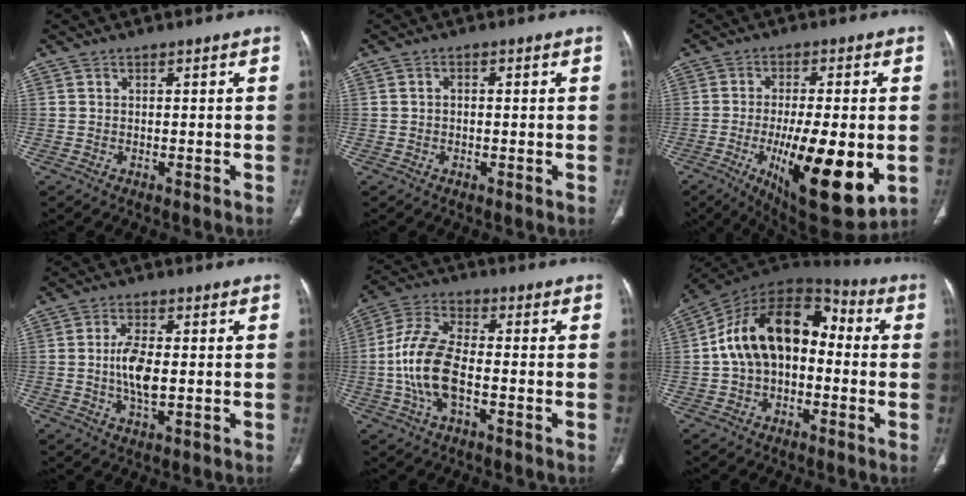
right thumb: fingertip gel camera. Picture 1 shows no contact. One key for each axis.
{"total": 1.1, "fx": 0.0, "fy": 0.7, "fz": 0.7, "tx": -0.011, "ty": 0.005, "tz": -0.002}
{"total": 19.8, "fx": -4.7, "fy": 6.3, "fz": 18.2, "tx": -0.271, "ty": -0.023, "tz": -0.054}
{"total": 6.7, "fx": -0.2, "fy": 2.9, "fz": 6.1, "tx": -0.124, "ty": -0.002, "tz": -0.006}
{"total": 12.4, "fx": -2.3, "fy": 5.9, "fz": 10.7, "tx": -0.228, "ty": 0.027, "tz": -0.048}
{"total": 17.5, "fx": -0.1, "fy": 11.3, "fz": 13.4, "tx": -0.204, "ty": 0.053, "tz": -0.015}